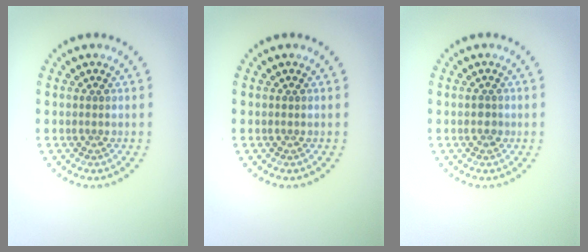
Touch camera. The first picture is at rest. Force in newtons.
{"total": 0.0}
{"total": 0.9, "press": 0.9, "slide": 0.3}